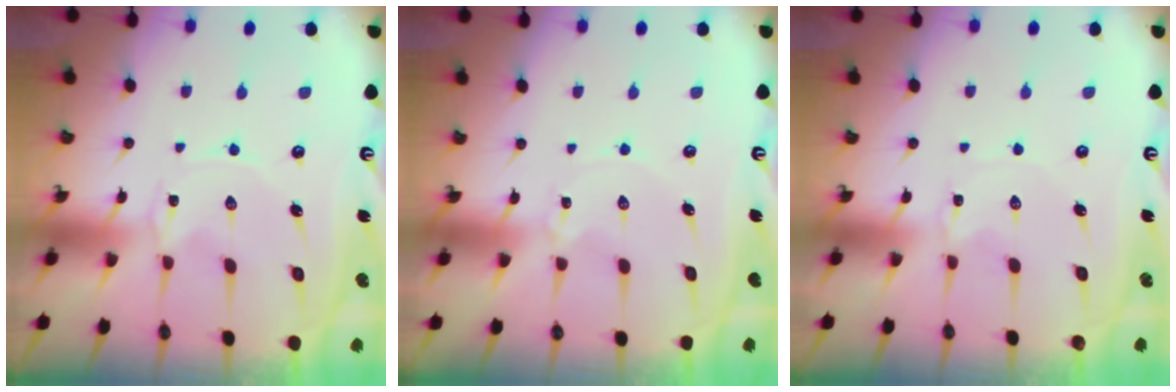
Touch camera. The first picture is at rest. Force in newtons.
{"total": 1.1, "press": 1.1, "slide": 0.1}
{"total": 0.7, "press": 0.7, "slide": 0.2}